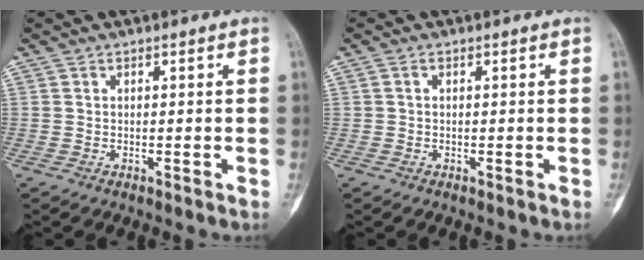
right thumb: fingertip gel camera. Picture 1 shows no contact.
{"total": 0.5, "force": [0.1, 0.3, 0.4], "torque": [-0.010, 0.002, 0.001]}